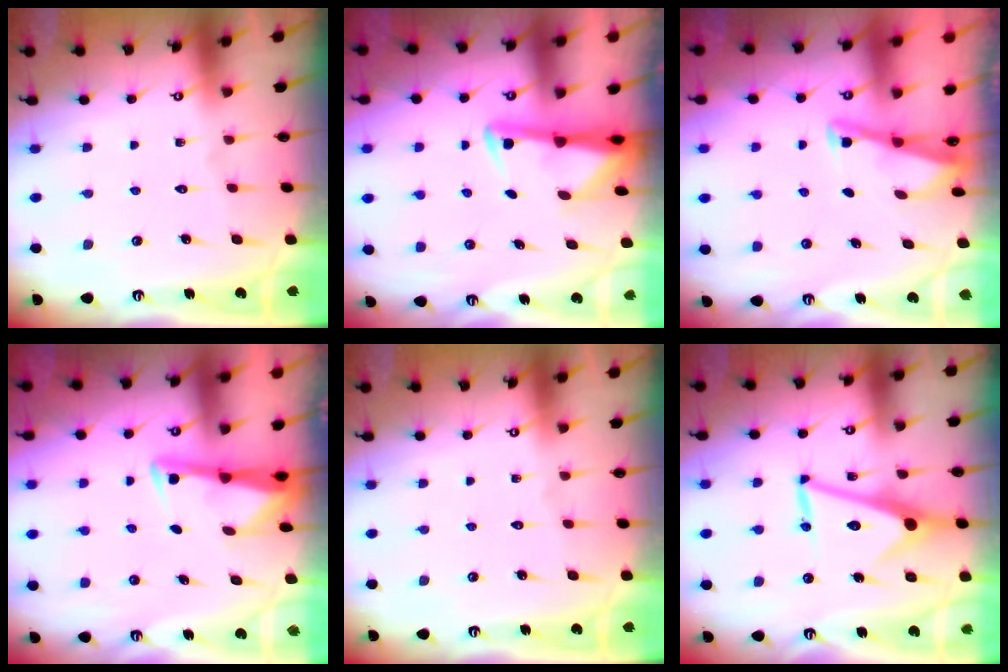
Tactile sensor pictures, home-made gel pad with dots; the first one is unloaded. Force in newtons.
{"total": 3.0, "press": 2.9, "slide": 0.5}
{"total": 2.9, "press": 2.9, "slide": 0.4}
{"total": 3.0, "press": 3.0, "slide": 0.3}
{"total": 0.0}
{"total": 12.8, "press": 12.8, "slide": 0.5}